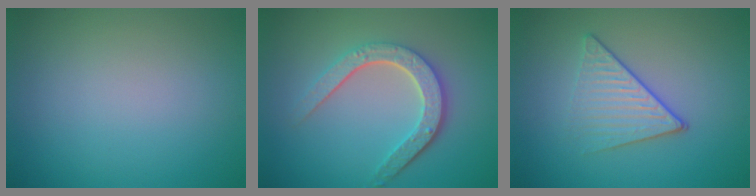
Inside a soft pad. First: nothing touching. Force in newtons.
{"total": 4.8, "press": 3.7, "slide": 3.0}
{"total": 3.5, "press": 2.8, "slide": 2.1}